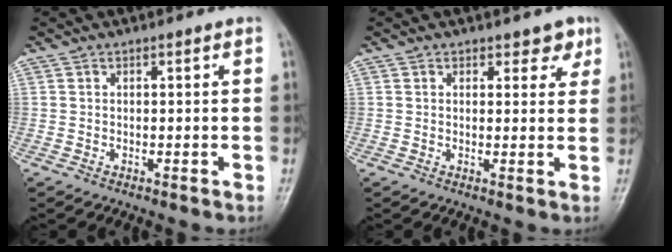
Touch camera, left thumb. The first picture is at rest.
{"total": 3.0, "force": [2.0, 1.9, 1.2], "torque": [0.013, -0.010, 0.024]}